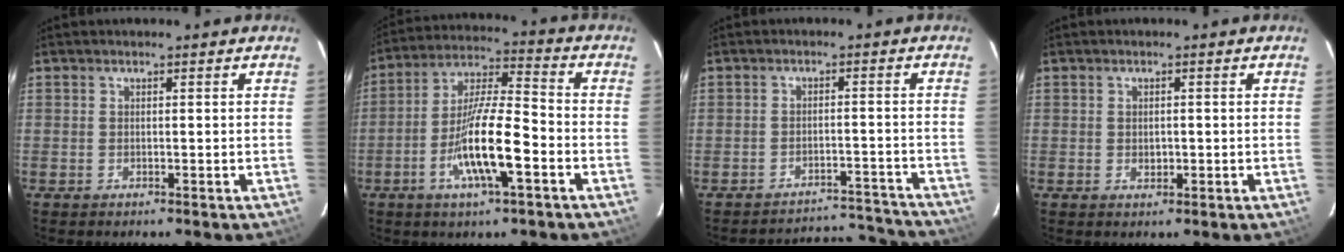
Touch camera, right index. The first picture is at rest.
{"total": 13.1, "force": [-5.0, 2.4, 11.9], "torque": [-0.234, -0.003, -0.098]}
{"total": 11.8, "force": [-11.6, 2.4, 0.4], "torque": [-0.004, 0.043, -0.148]}
{"total": 1.5, "force": [-0.1, 1.2, 1.0], "torque": [-0.015, 0.001, -0.001]}